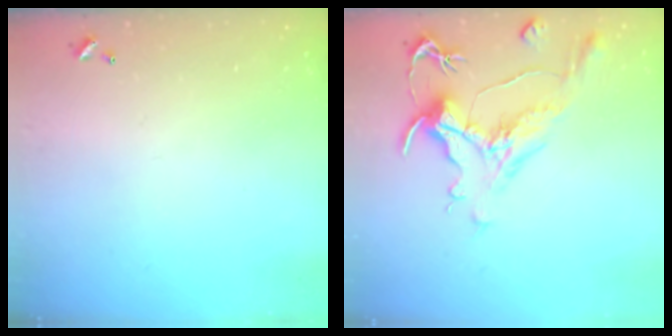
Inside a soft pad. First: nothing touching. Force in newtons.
{"total": 1.1, "press": 0.0, "slide": 1.1}